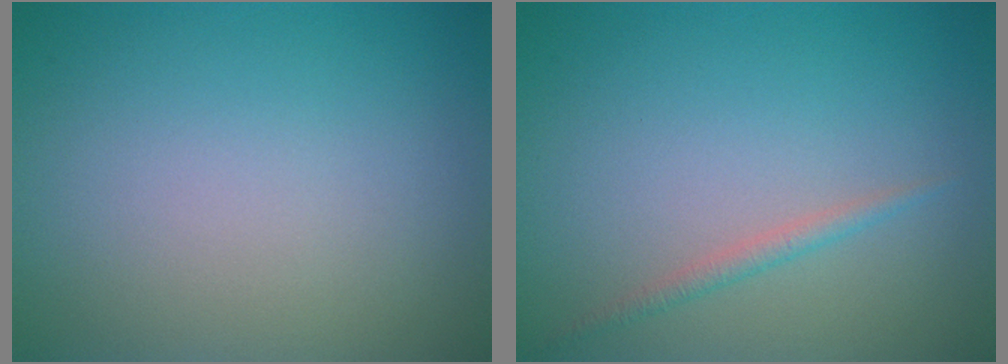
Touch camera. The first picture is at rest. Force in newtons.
{"total": 1.1, "press": 1.1, "slide": 0.0}